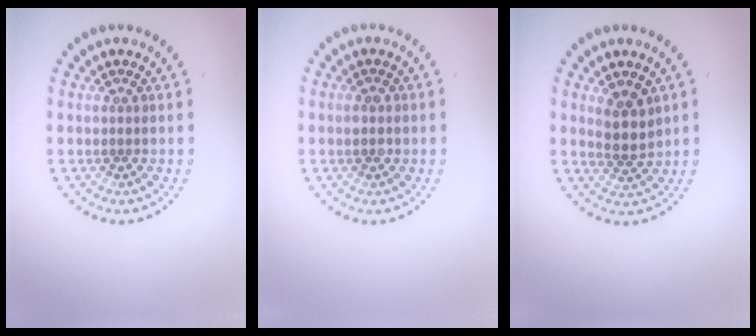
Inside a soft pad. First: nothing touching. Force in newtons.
{"total": 1.4, "press": 1.4, "slide": 0.1}
{"total": 2.6, "press": 2.3, "slide": 1.1}